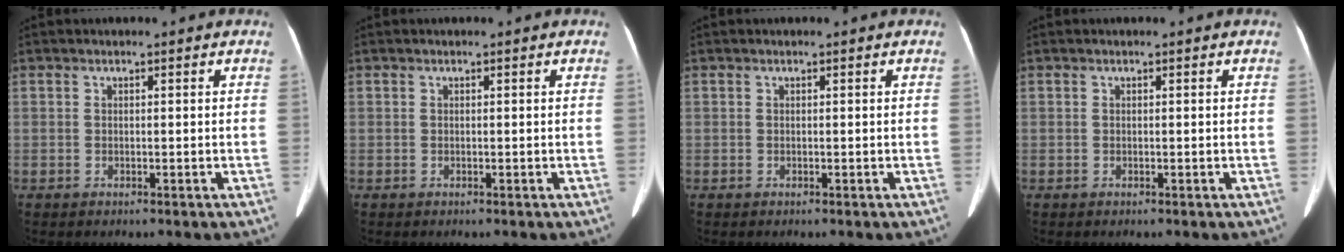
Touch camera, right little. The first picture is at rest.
{"total": 0.0}
{"total": 0.0}
{"total": 0.0}